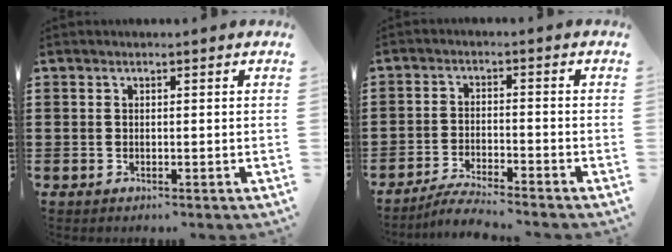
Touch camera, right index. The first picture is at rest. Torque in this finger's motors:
{"motor_torque": [-0.67, 0.80, 0.07, 0.01]}